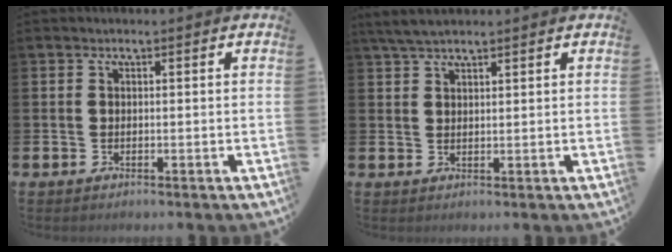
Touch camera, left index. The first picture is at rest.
{"total": 3.5, "force": [3.0, 0.9, 1.5], "torque": [-0.027, -0.006, 0.055]}